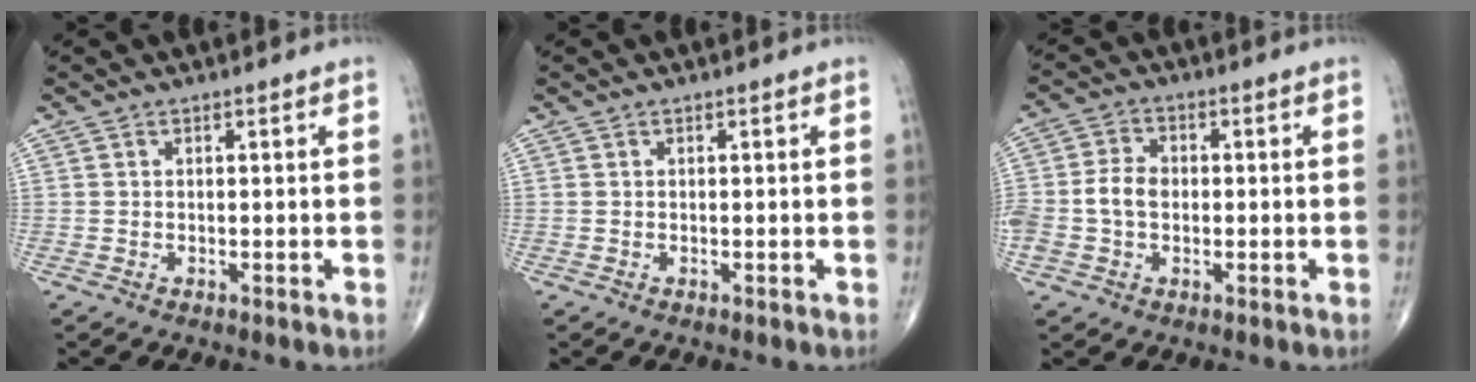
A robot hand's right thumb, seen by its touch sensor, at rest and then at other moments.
{"total": 0.0}
{"total": 6.0, "force": [-0.7, 4.4, 4.0], "torque": [-0.084, 0.018, -0.015]}